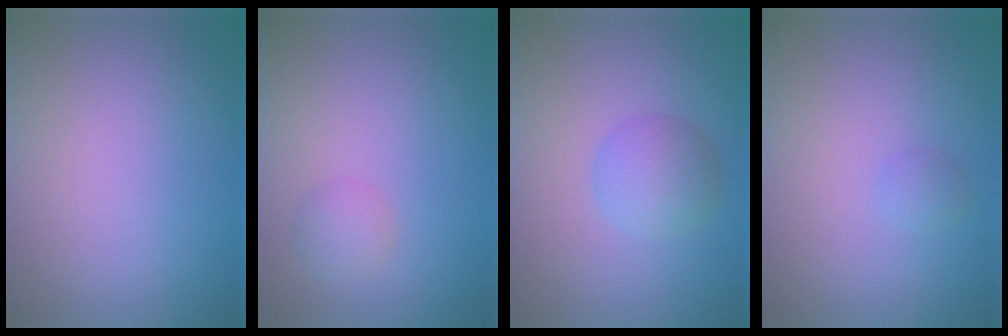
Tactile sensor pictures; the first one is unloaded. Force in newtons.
{"total": 1.4, "press": 1.4, "slide": 0.1}
{"total": 2.9, "press": 2.9, "slide": 0.1}
{"total": 0.8, "press": 0.8, "slide": 0.0}